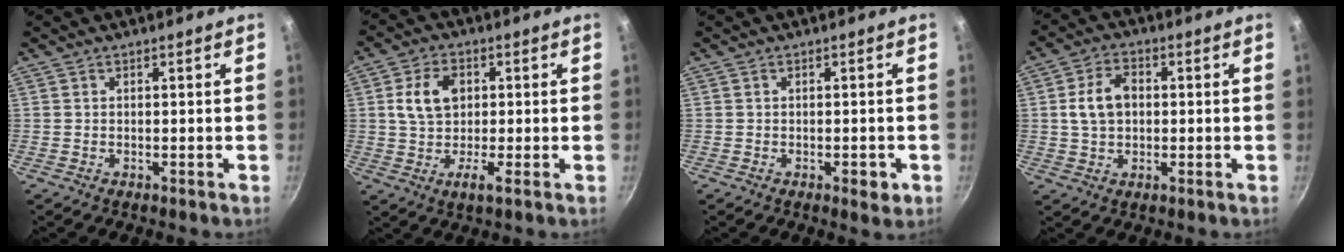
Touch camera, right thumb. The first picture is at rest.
{"total": 9.1, "force": [0.9, 5.2, 7.4], "torque": [-0.132, 0.002, 0.017]}
{"total": 2.6, "force": [-1.1, 1.1, 2.1], "torque": [-0.021, 0.000, -0.013]}
{"total": 7.5, "force": [0.7, 5.0, 5.5], "torque": [-0.095, 0.013, 0.011]}